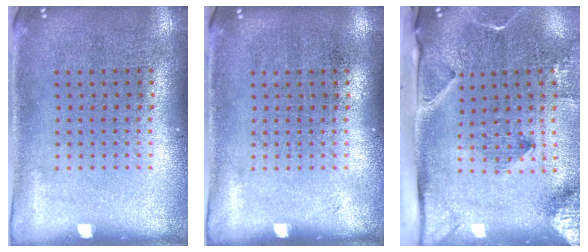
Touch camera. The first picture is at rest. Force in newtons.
{"total": 0.0}
{"total": 3.4, "press": 2.3, "slide": 2.4}